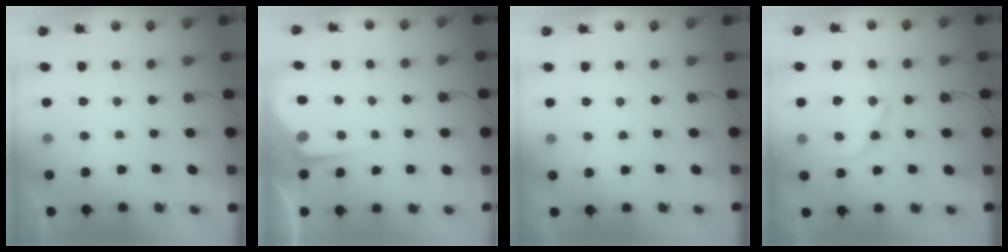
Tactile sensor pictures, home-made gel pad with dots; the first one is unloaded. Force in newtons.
{"total": 3.8, "press": 3.8, "slide": 0.5}
{"total": 2.5, "press": 2.4, "slide": 0.4}
{"total": 15.8, "press": 15.7, "slide": 1.7}